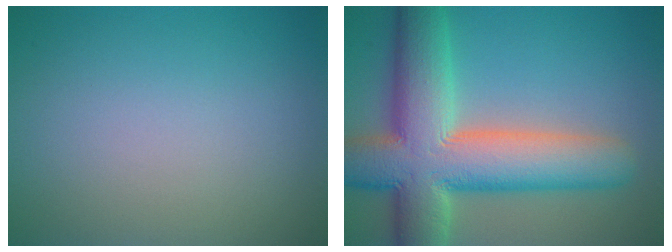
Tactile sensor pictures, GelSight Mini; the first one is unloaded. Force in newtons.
{"total": 12.8, "press": 12.8, "slide": 0.9}